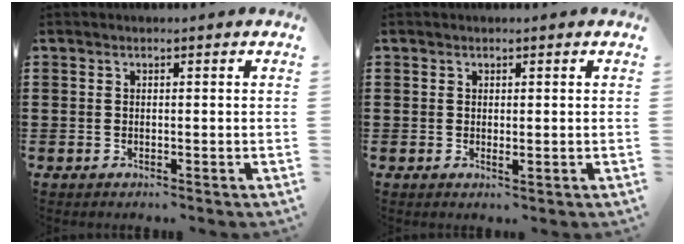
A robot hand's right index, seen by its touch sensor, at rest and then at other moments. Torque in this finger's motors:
{"motor_torque": [0.06, -0.04, 0.01, 0.00]}